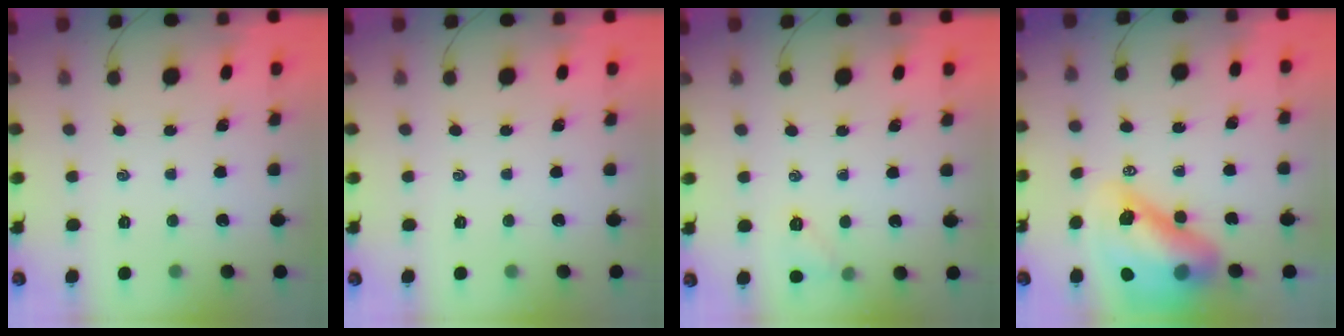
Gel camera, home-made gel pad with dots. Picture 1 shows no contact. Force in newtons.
{"total": 0.0}
{"total": 5.6, "press": 5.4, "slide": 1.4}
{"total": 18.0, "press": 17.2, "slide": 5.4}